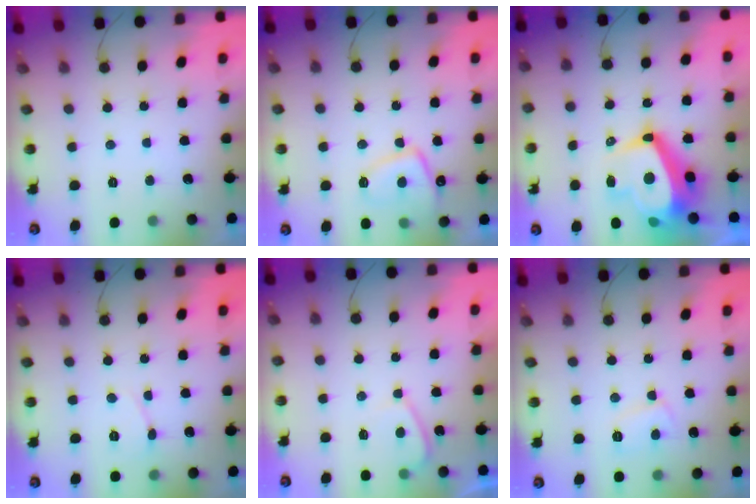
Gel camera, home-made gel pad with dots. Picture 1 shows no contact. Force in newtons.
{"total": 9.2, "press": 9.1, "slide": 1.2}
{"total": 14.6, "press": 14.2, "slide": 3.5}
{"total": 2.9, "press": 2.9, "slide": 0.3}
{"total": 2.8, "press": 2.7, "slide": 0.7}
{"total": 6.0, "press": 5.9, "slide": 0.6}